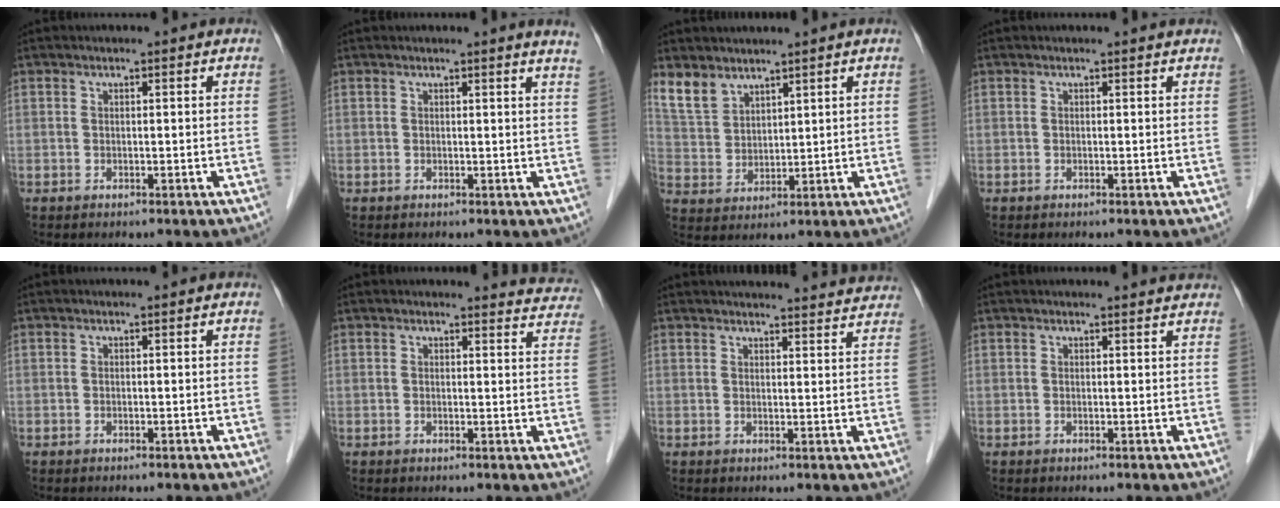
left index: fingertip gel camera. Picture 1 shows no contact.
{"total": 3.0, "force": [2.6, -0.7, 1.2], "torque": [-0.019, -0.015, 0.015]}
{"total": 5.6, "force": [4.6, 2.8, 1.3], "torque": [-0.039, 0.009, 0.110]}
{"total": 1.3, "force": [1.3, 0.0, 0.1], "torque": [-0.012, 0.002, 0.011]}
{"total": 0.0}
{"total": 5.7, "force": [5.6, 0.9, -0.2], "torque": [0.016, -0.029, 0.033]}
{"total": 16.2, "force": [15.7, 1.7, 3.6], "torque": [-0.030, -0.005, 0.174]}
{"total": 2.8, "force": [2.8, 0.1, 0.4], "torque": [-0.008, 0.004, 0.025]}